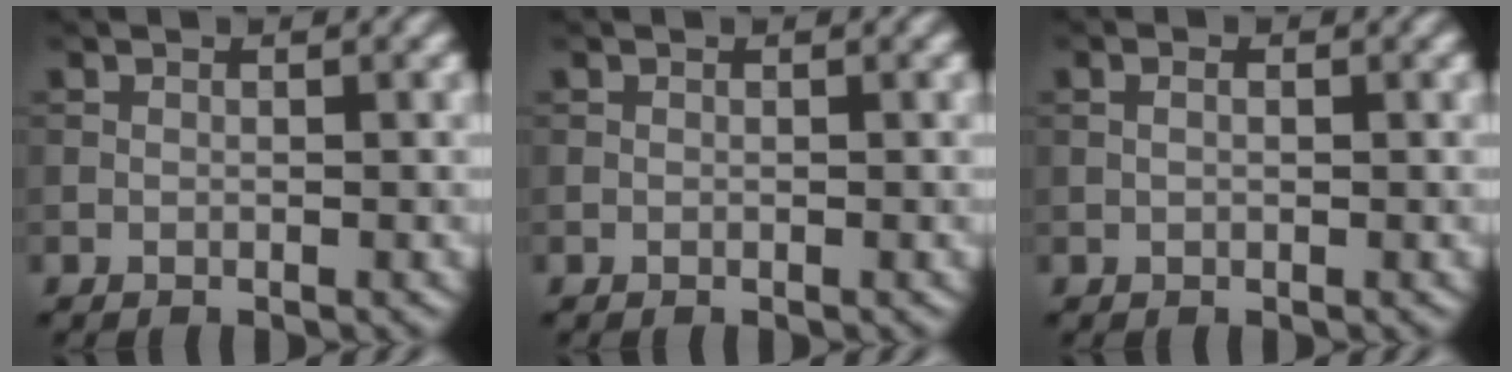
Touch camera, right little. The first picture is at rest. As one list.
[{"total": 0.0}, {"total": 1.6, "force": [0.6, 0.9, 1.2], "torque": [-0.014, 0.003, -0.005]}]